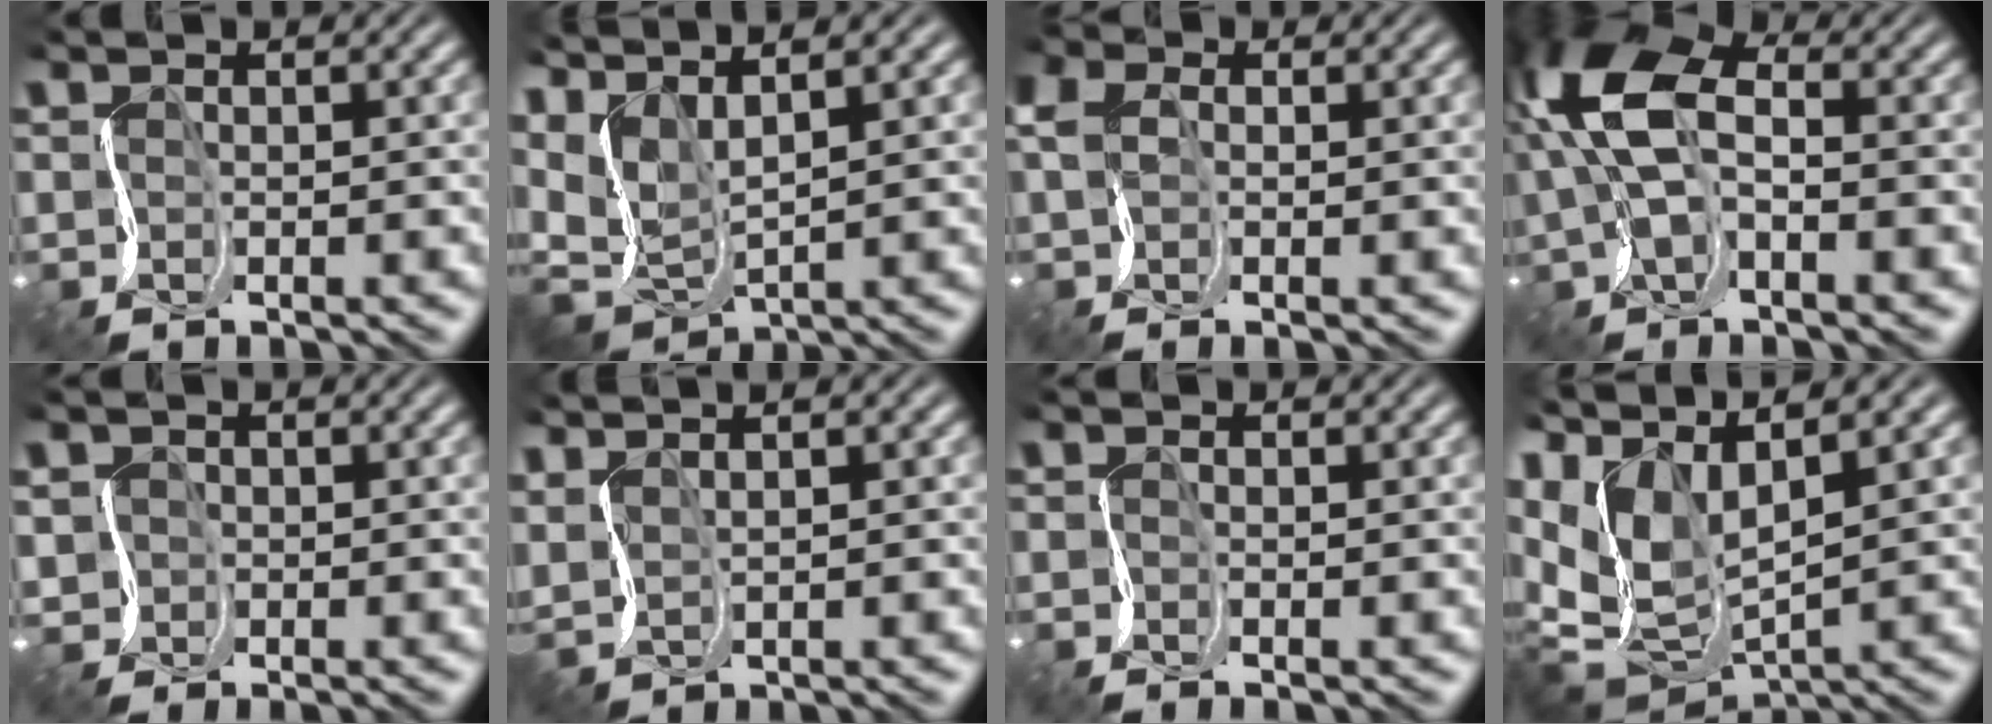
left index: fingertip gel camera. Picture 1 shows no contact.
{"total": 5.3, "force": [2.3, 1.6, 4.5], "torque": [-0.105, 0.006, 0.048]}
{"total": 4.0, "force": [0.5, 2.8, 2.9], "torque": [-0.056, 0.026, -0.006]}
{"total": 8.0, "force": [0.7, 4.4, 6.7], "torque": [-0.160, 0.009, 0.003]}
{"total": 1.8, "force": [0.2, 1.7, 0.5], "torque": [-0.008, 0.006, -0.003]}
{"total": 2.5, "force": [1.8, 0.7, 1.5], "torque": [-0.042, 0.016, 0.036]}
{"total": 0.7, "force": [-0.3, 0.0, 0.6], "torque": [-0.001, 0.008, -0.013]}
{"total": 6.8, "force": [2.5, 3.2, 5.5], "torque": [-0.134, -0.004, 0.054]}